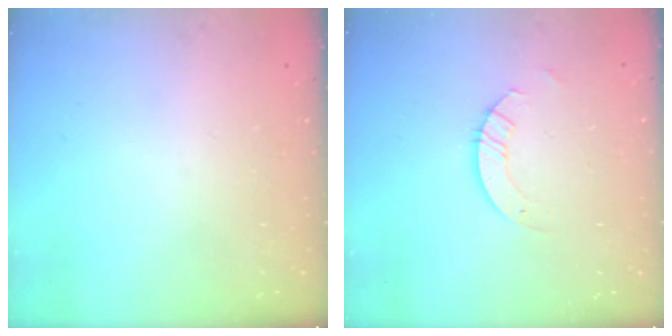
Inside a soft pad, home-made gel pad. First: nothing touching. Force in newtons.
{"total": 2.6, "press": 2.6, "slide": 0.2}